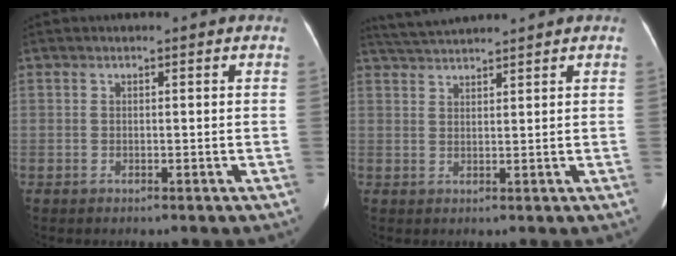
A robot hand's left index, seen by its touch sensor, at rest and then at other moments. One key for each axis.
{"total": 4.7, "fx": 4.4, "fy": -0.9, "fz": 1.2, "tx": -0.023, "ty": 0.022, "tz": 0.085}